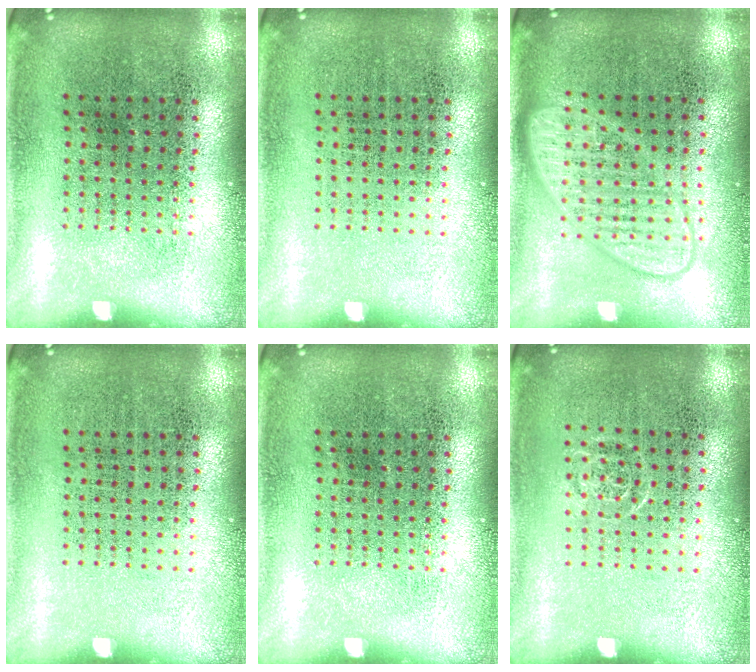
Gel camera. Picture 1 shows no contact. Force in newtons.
{"total": 0.0}
{"total": 2.9, "press": 2.9, "slide": 0.5}
{"total": 0.0}
{"total": 0.0}
{"total": 0.5, "press": 0.5, "slide": 0.2}